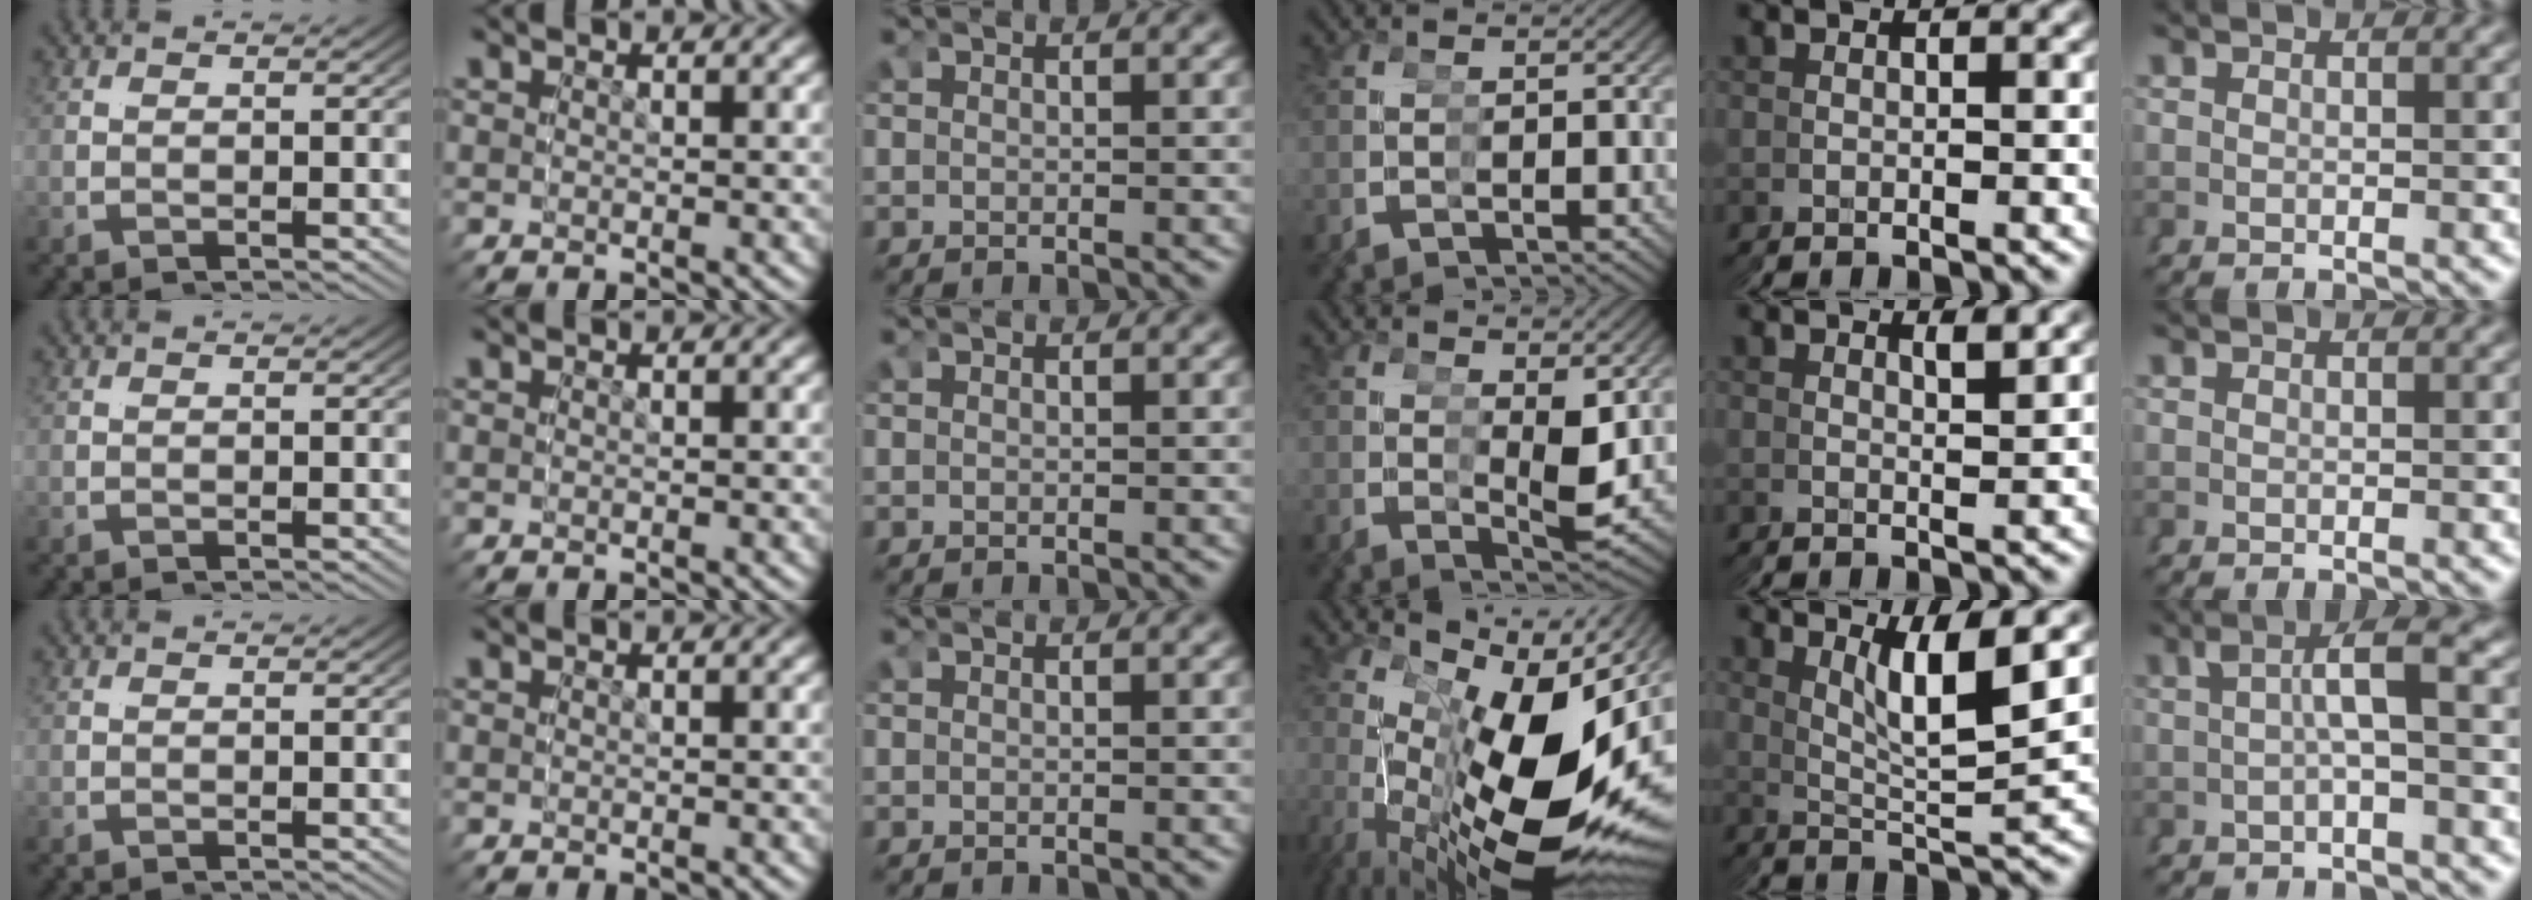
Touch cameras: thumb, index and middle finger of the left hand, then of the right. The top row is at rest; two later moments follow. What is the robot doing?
{"motion": "grasp_and_lifting", "object": "cubes"}